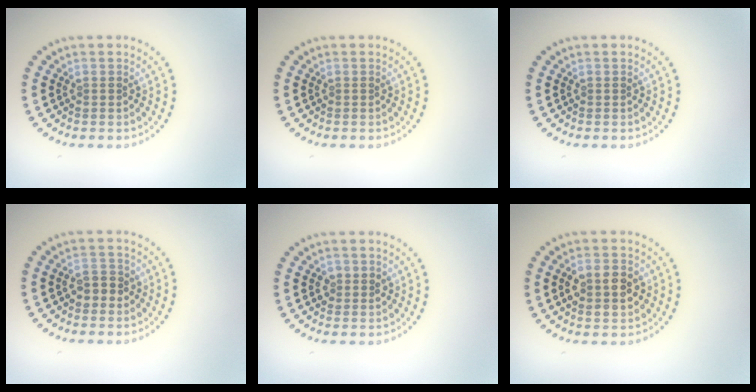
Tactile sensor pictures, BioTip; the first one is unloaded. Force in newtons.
{"total": 0.0}
{"total": 0.0}
{"total": 1.9, "press": 1.7, "slide": 0.7}
{"total": 1.5, "press": 1.4, "slide": 0.3}
{"total": 3.7, "press": 3.7, "slide": 0.0}